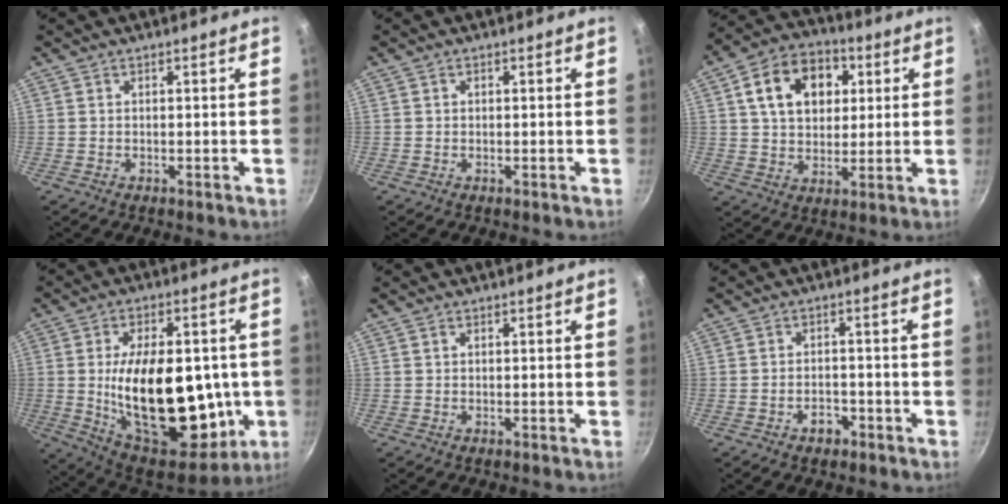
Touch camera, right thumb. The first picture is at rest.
{"total": 0.5, "force": [0.1, 0.5, 0.2], "torque": [0.000, 0.002, 0.001]}
{"total": 15.4, "force": [4.4, 11.2, 9.6], "torque": [-0.130, 0.013, 0.064]}
{"total": 27.8, "force": [-1.8, 15.0, 23.4], "torque": [-0.334, -0.010, -0.011]}
{"total": 0.7, "force": [0.2, 0.6, 0.3], "torque": [-0.003, 0.003, 0.003]}
{"total": 3.3, "force": [-1.9, 2.2, 1.7], "torque": [-0.011, 0.018, -0.025]}